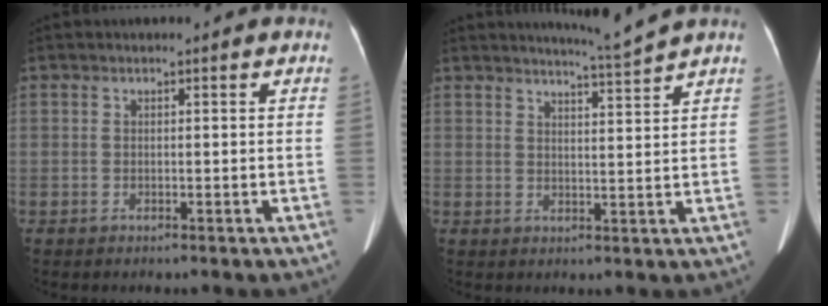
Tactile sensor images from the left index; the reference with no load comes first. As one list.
[{"total": 4.3, "force": [3.8, -2.0, 0.4], "torque": [-0.016, -0.023, 0.066]}]